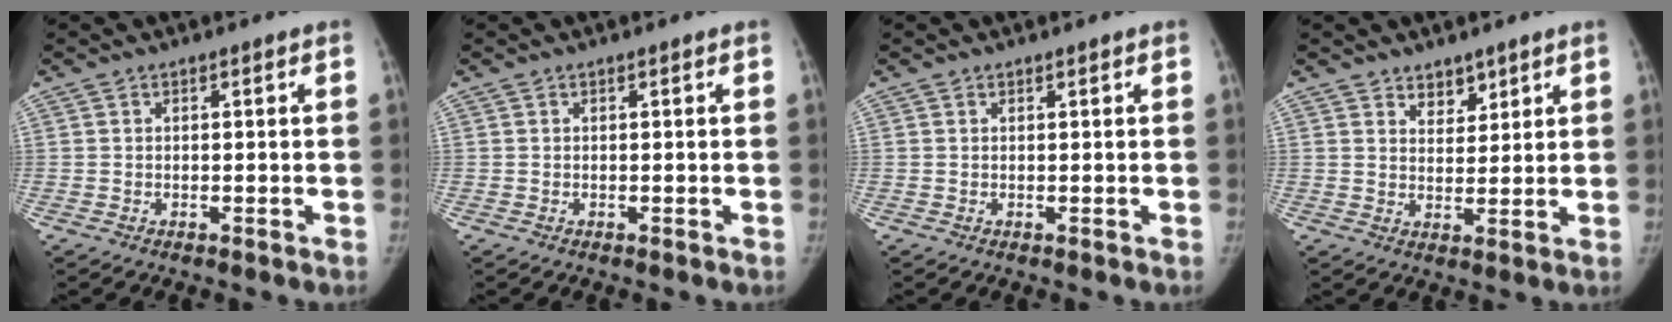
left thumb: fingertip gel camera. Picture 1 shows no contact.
{"total": 0.0}
{"total": 0.0}
{"total": 4.0, "force": [3.0, 2.4, 1.2], "torque": [0.004, -0.023, 0.051]}